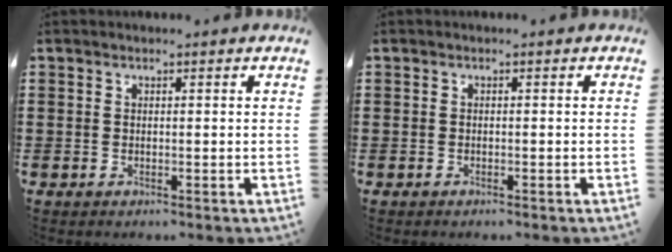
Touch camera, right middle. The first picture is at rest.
{"total": 0.7, "force": [-0.6, 0.2, 0.2], "torque": [-0.004, 0.000, -0.013]}